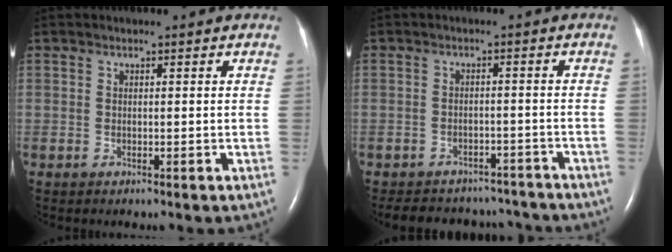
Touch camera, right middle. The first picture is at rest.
{"total": 13.1, "force": [-11.8, 5.1, 2.8], "torque": [-0.056, 0.014, -0.141]}